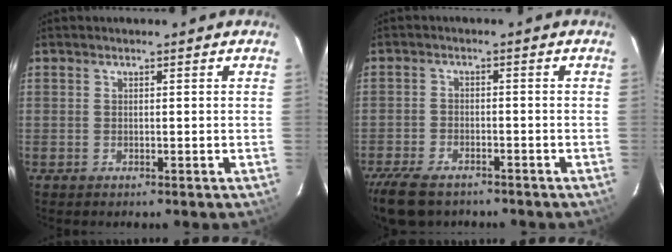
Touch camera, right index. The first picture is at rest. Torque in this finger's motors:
{"motor_torque": [0.82, -0.62, 0.33, 0.07]}